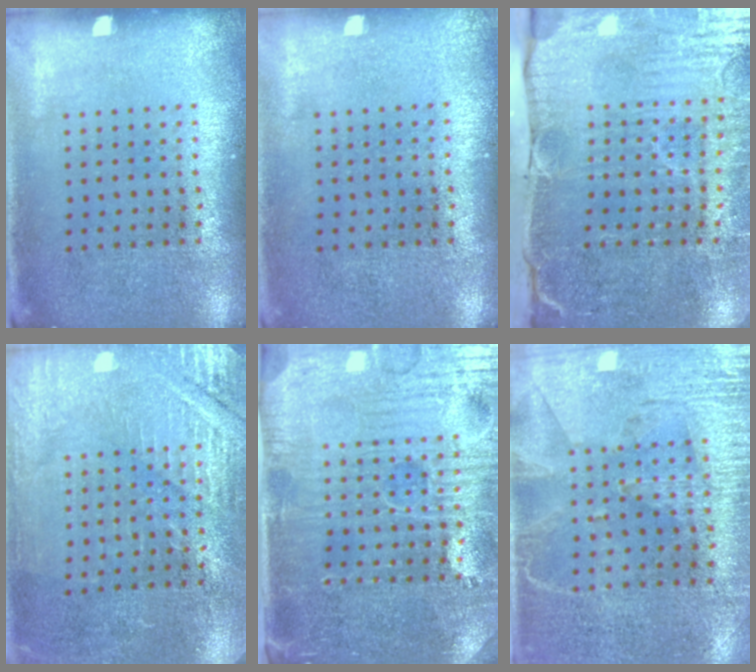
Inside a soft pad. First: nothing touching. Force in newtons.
{"total": 0.0}
{"total": 5.1, "press": 4.3, "slide": 2.7}
{"total": 2.9, "press": 2.8, "slide": 0.5}
{"total": 4.9, "press": 4.4, "slide": 2.0}
{"total": 2.9, "press": 2.6, "slide": 1.4}